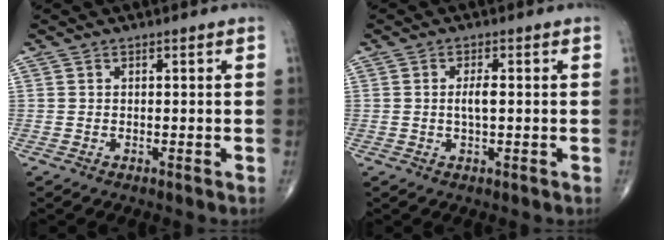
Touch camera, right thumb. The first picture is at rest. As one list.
[{"total": 2.7, "force": [0.0, 0.9, 2.6], "torque": [-0.049, 0.000, -0.001]}]